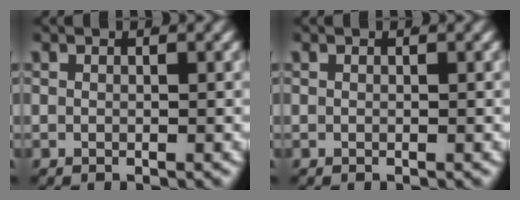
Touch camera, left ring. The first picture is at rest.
{"total": 0.0}